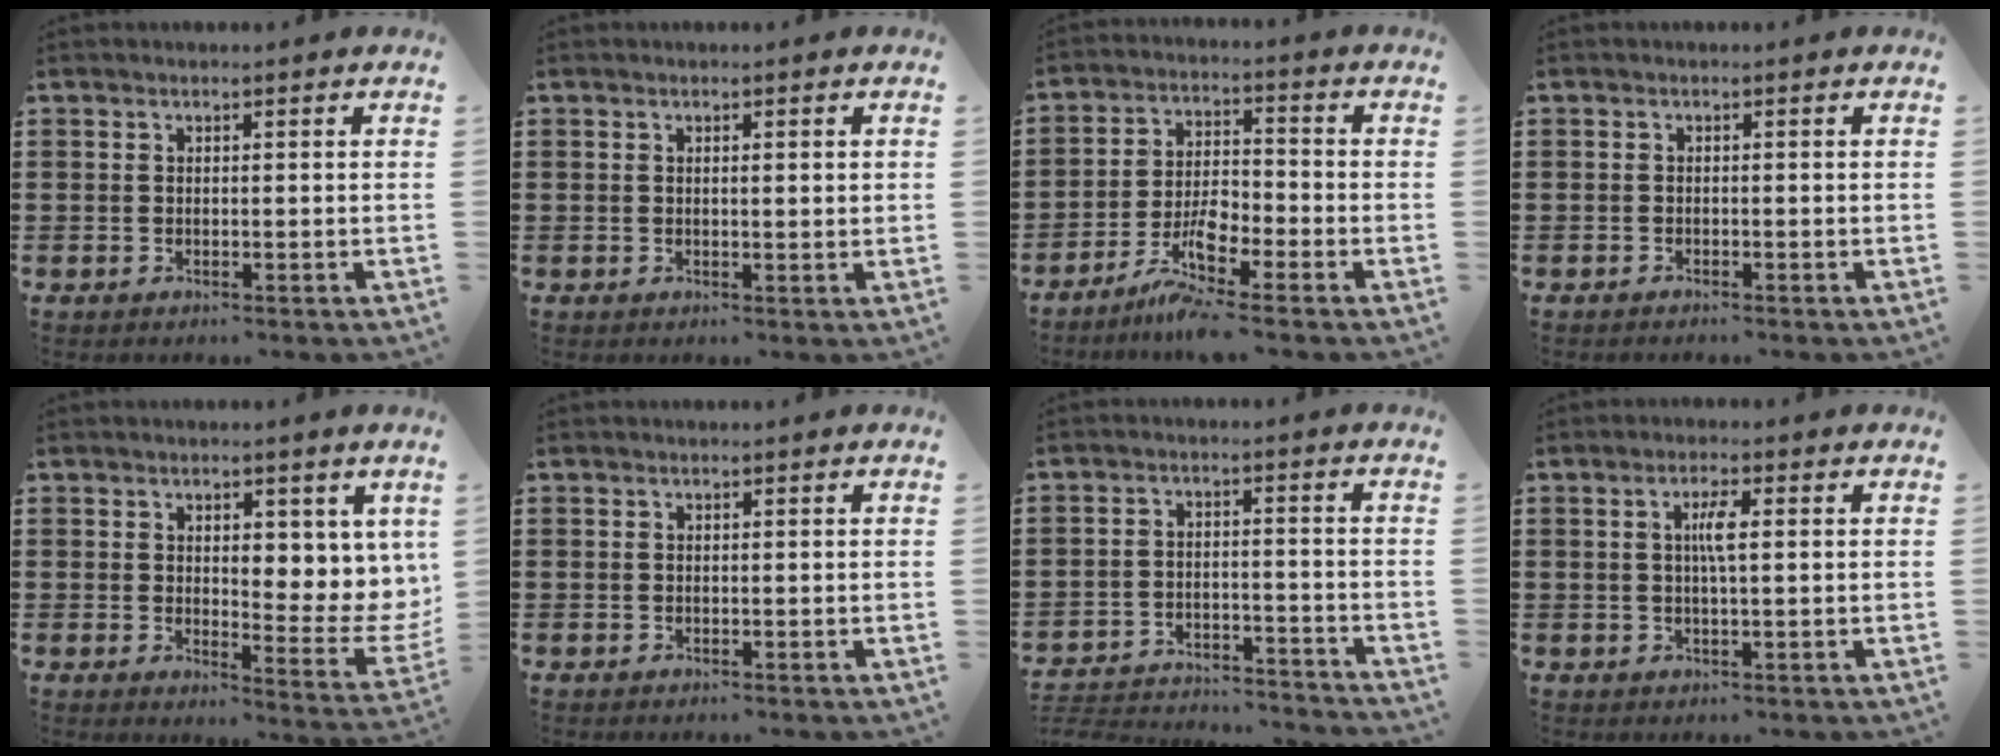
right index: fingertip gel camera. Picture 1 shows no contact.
{"total": 0.7, "force": [0.1, 0.0, 0.7], "torque": [-0.012, -0.001, 0.002]}
{"total": 6.5, "force": [-4.3, 1.8, 4.5], "torque": [-0.111, -0.007, -0.089]}
{"total": 0.6, "force": [-0.6, 0.0, 0.0], "torque": [-0.002, -0.002, -0.013]}
{"total": 4.7, "force": [2.8, 2.7, 2.7], "torque": [-0.035, -0.021, 0.044]}
{"total": 0.0}
{"total": 4.1, "force": [-4.0, 0.2, 0.7], "torque": [-0.025, -0.003, -0.086]}
{"total": 3.2, "force": [0.4, 0.6, 3.1], "torque": [-0.062, 0.000, 0.005]}